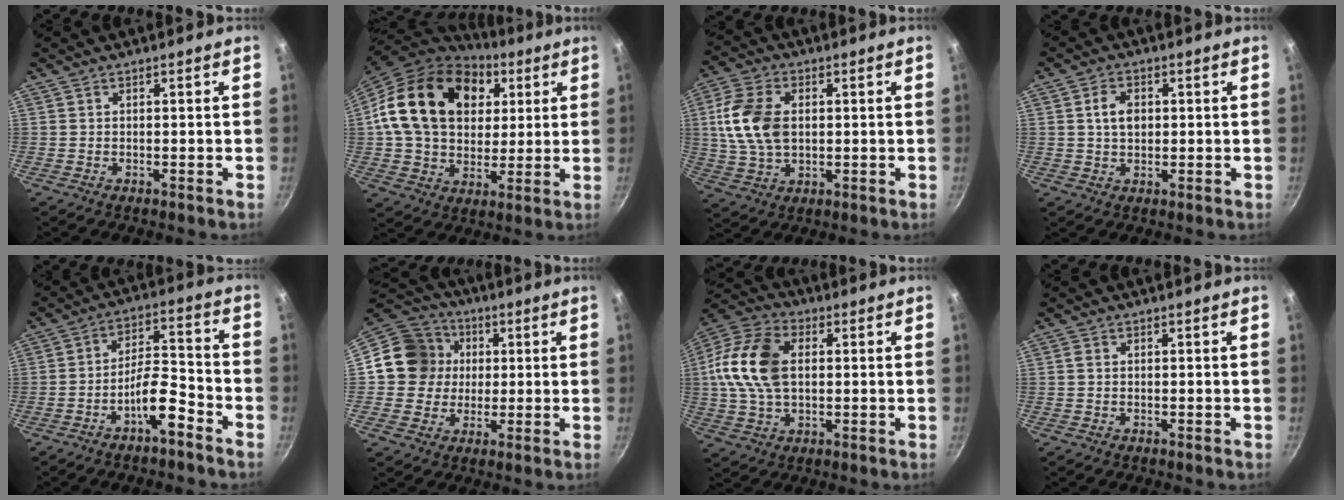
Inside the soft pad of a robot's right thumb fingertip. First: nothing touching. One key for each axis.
{"total": 23.4, "fx": 6.5, "fy": 17.2, "fz": 14.4, "tx": -0.229, "ty": 0.006, "tz": 0.107}
{"total": 12.3, "fx": 1.4, "fy": 8.1, "fz": 9.2, "tx": -0.171, "ty": 0.005, "tz": 0.025}
{"total": 4.6, "fx": 0.7, "fy": 3.2, "fz": 3.2, "tx": -0.043, "ty": 0.003, "tz": 0.011}
{"total": 8.8, "fx": -5.3, "fy": 2.7, "fz": 6.5, "tx": -0.103, "ty": 0.053, "tz": -0.087}
{"total": 12.9, "fx": 1.3, "fy": 12.1, "fz": 4.2, "tx": -0.043, "ty": 0.024, "tz": 0.008}
{"total": 16.4, "fx": 1.9, "fy": 10.6, "fz": 12.3, "tx": -0.225, "ty": 0.020, "tz": 0.022}
{"total": 0.6, "fx": 0.0, "fy": 0.4, "fz": 0.4, "tx": -0.009, "ty": 0.002, "tz": 0.001}